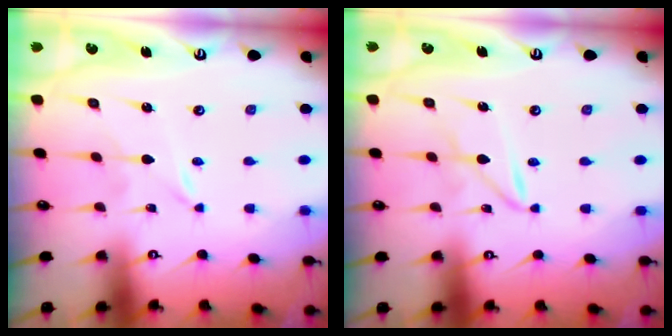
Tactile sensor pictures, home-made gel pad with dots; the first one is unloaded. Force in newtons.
{"total": 2.6, "press": 2.6, "slide": 0.2}